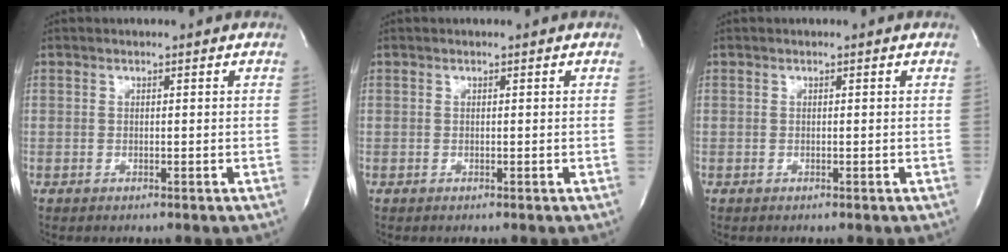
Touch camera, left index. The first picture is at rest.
{"total": 0.0}
{"total": 0.0}